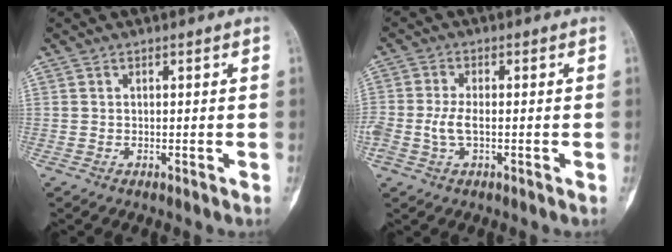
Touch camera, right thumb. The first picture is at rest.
{"total": 3.9, "force": [-0.7, 1.8, 3.4], "torque": [-0.084, 0.007, -0.014]}